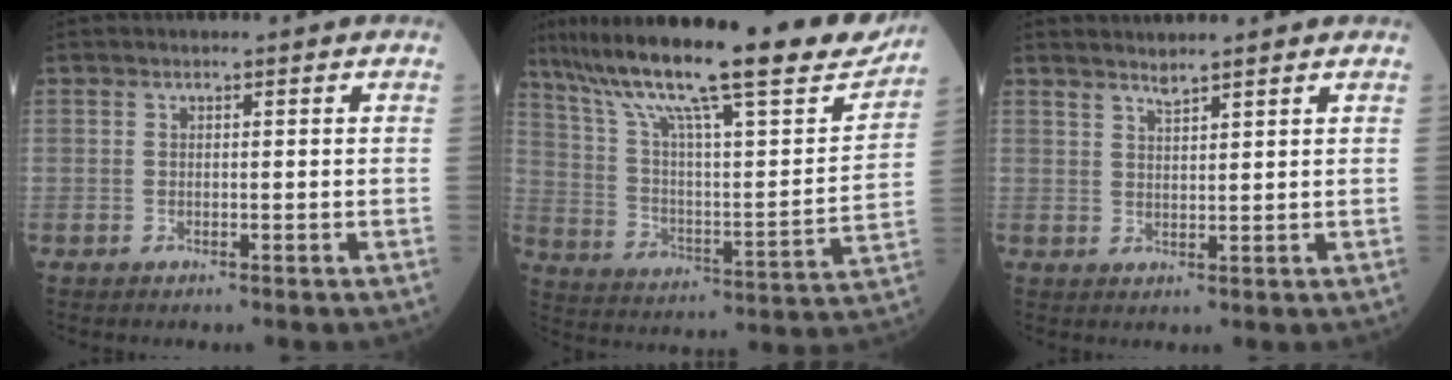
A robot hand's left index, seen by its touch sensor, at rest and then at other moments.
{"total": 28.0, "force": [22.1, 3.6, 16.9], "torque": [-0.287, -0.007, 0.323]}
{"total": 3.0, "force": [2.7, -0.3, 1.1], "torque": [-0.016, 0.012, 0.049]}